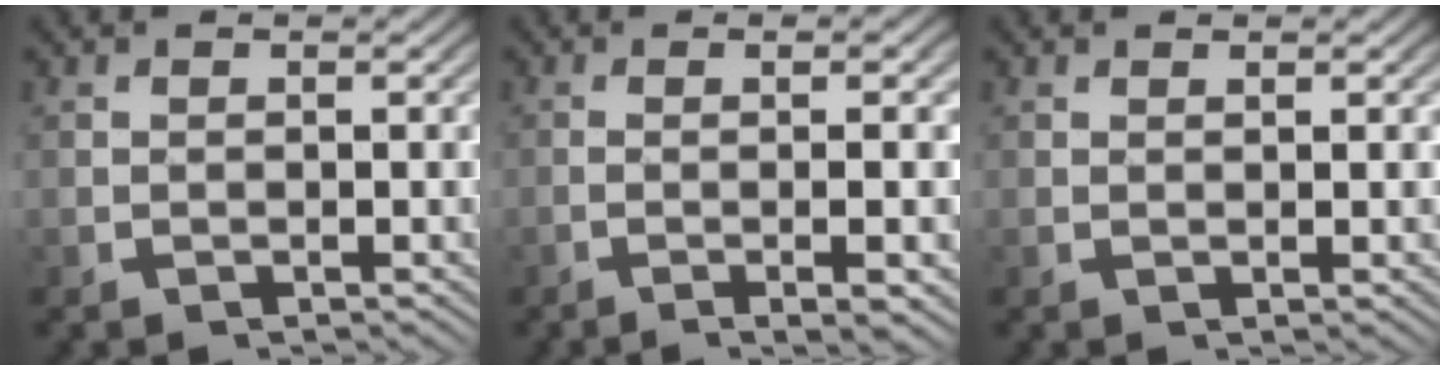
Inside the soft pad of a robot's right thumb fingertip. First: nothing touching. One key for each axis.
{"total": 6.2, "fx": -1.8, "fy": 1.1, "fz": 5.8, "tx": -0.089, "ty": -0.005, "tz": -0.023}
{"total": 0.9, "fx": 0.5, "fy": -0.1, "fz": 0.7, "tx": -0.012, "ty": -0.003, "tz": 0.011}